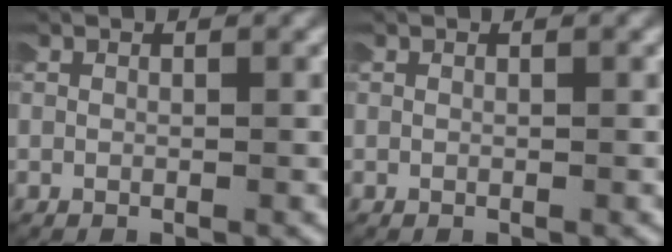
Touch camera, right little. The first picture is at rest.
{"total": 0.0}